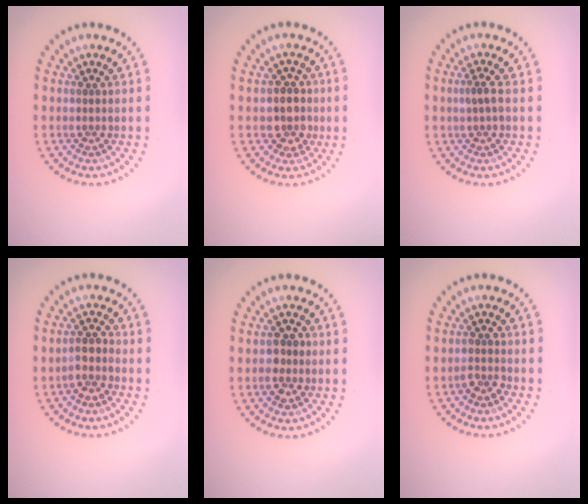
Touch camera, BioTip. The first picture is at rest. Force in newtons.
{"total": 2.9, "press": 2.6, "slide": 1.2}
{"total": 1.3, "press": 1.2, "slide": 0.5}
{"total": 2.1, "press": 1.6, "slide": 1.3}
{"total": 2.1, "press": 2.1, "slide": 0.2}
{"total": 1.1, "press": 1.0, "slide": 0.5}